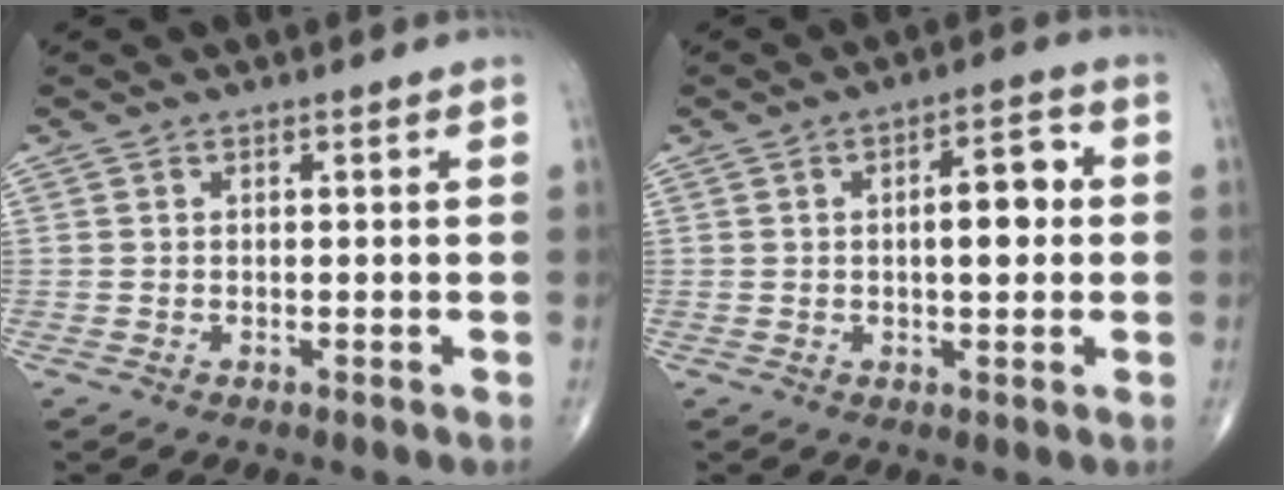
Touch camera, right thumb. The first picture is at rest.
{"total": 7.6, "force": [0.5, 3.1, 6.9], "torque": [-0.091, 0.016, 0.003]}